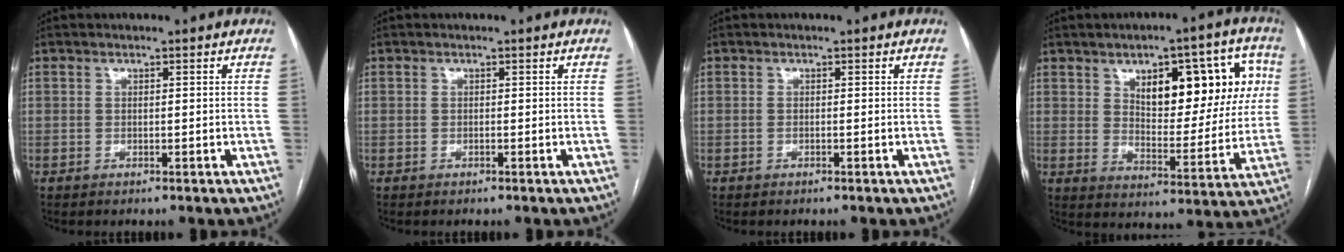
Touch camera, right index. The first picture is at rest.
{"total": 0.0}
{"total": 0.0}
{"total": 17.0, "force": [5.9, 7.1, 14.3], "torque": [-0.182, 0.024, 0.089]}